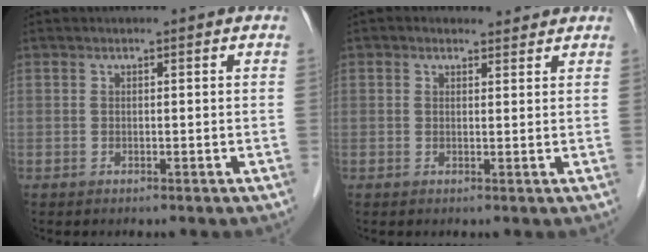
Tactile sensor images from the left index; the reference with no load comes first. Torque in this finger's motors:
{"motor_torque": [0.64, -0.59, 0.18, 0.02]}